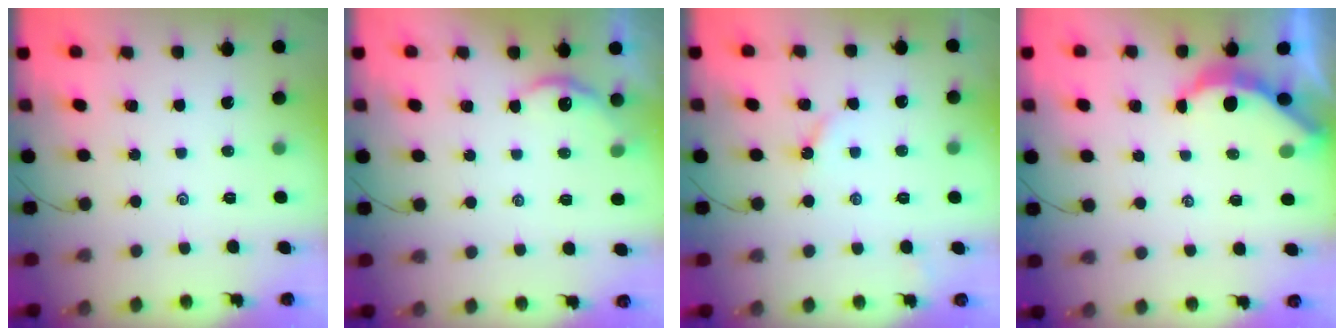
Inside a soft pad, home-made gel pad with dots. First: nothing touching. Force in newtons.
{"total": 3.3, "press": 3.3, "slide": 0.5}
{"total": 2.6, "press": 2.6, "slide": 0.3}
{"total": 4.7, "press": 4.6, "slide": 0.5}